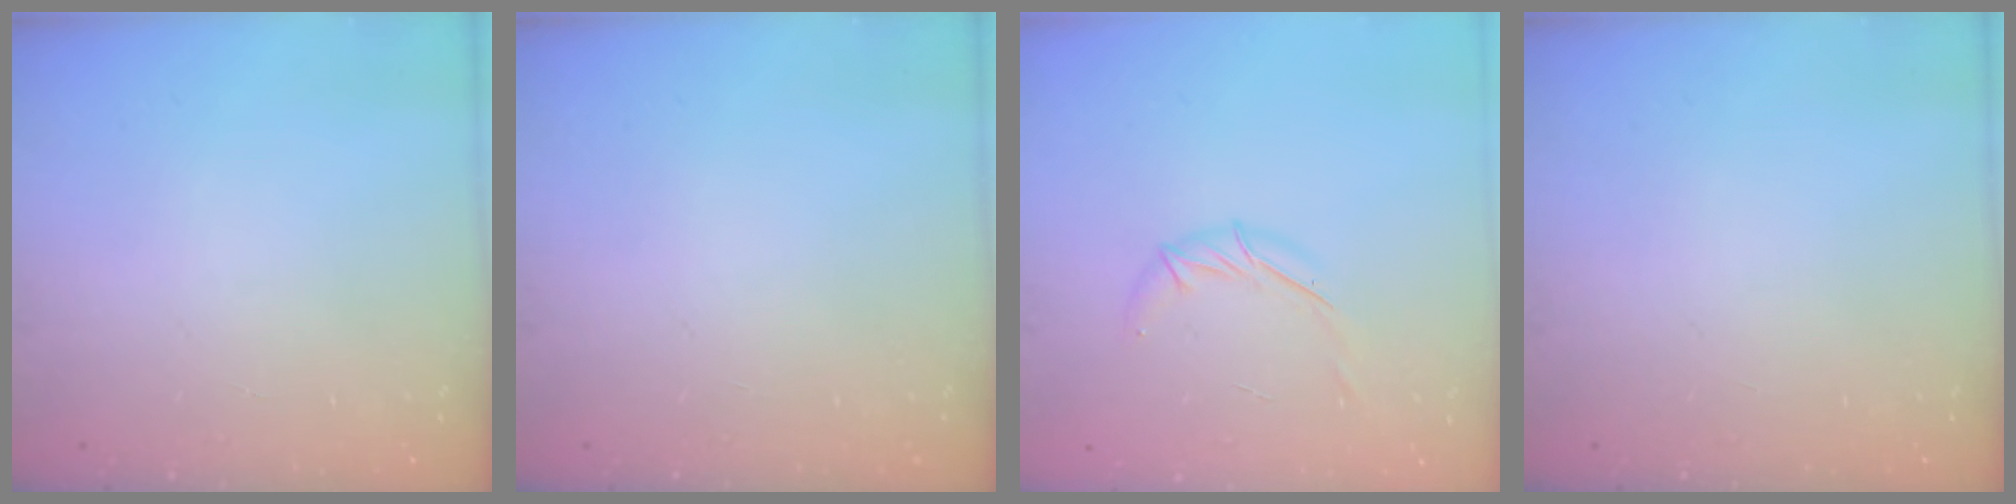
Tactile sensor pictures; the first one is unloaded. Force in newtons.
{"total": 0.0}
{"total": 5.8, "press": 5.7, "slide": 1.3}
{"total": 0.0}